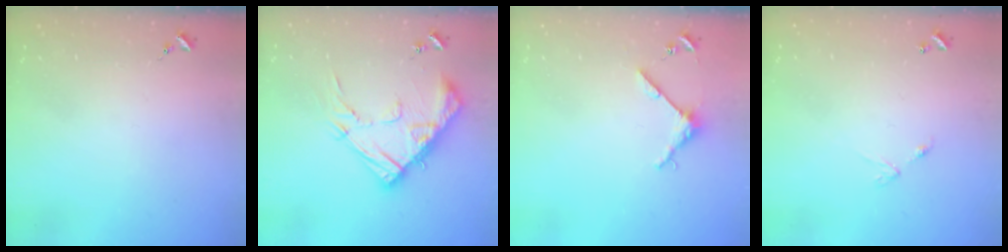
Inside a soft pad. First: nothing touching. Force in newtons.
{"total": 15.9, "press": 15.9, "slide": 1.2}
{"total": 4.0, "press": 4.0, "slide": 0.4}
{"total": 5.9, "press": 5.9, "slide": 0.4}